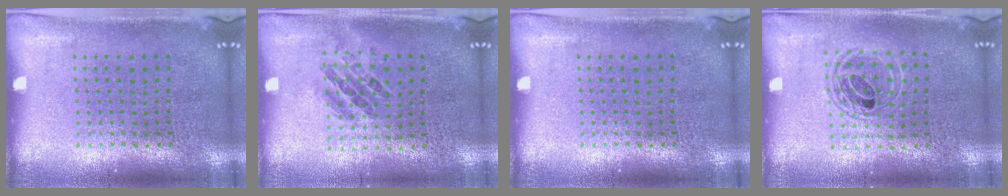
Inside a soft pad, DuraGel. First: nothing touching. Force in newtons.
{"total": 0.9, "press": 0.8, "slide": 0.5}
{"total": 0.0}
{"total": 1.4, "press": 1.3, "slide": 0.7}